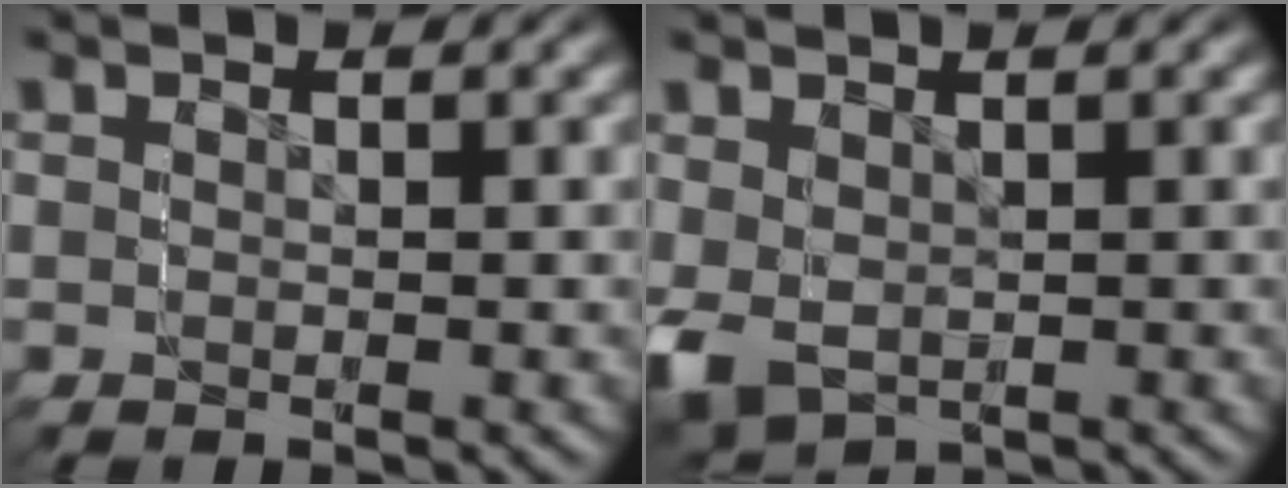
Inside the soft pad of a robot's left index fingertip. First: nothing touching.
{"total": 6.7, "force": [-2.2, 6.1, 1.9], "torque": [-0.080, -0.051, -0.012]}